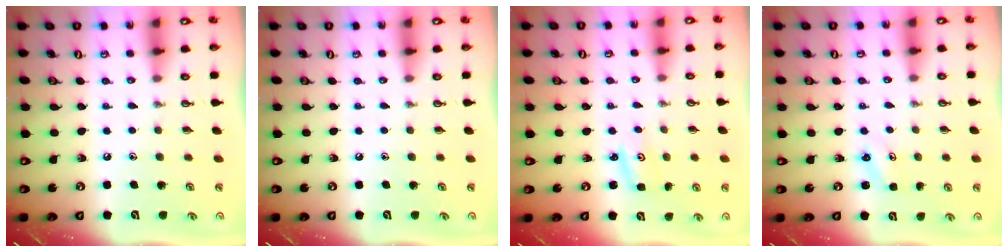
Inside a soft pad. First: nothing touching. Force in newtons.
{"total": 0.0}
{"total": 2.9, "press": 2.9, "slide": 0.3}
{"total": 2.9, "press": 2.9, "slide": 0.3}